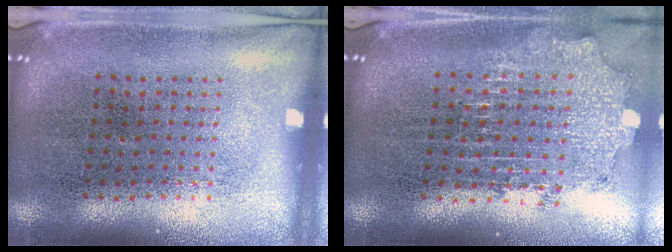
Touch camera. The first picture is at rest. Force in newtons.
{"total": 2.0, "press": 1.6, "slide": 1.3}